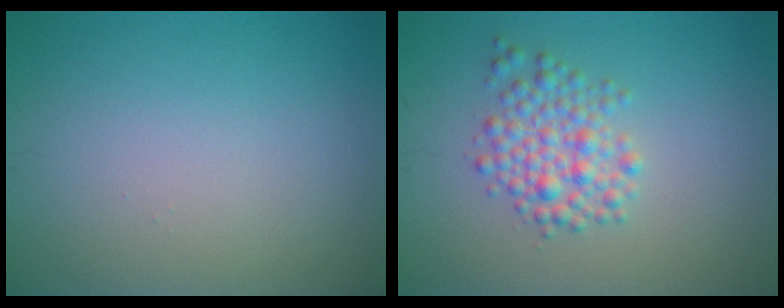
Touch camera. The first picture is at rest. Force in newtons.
{"total": 3.4, "press": 3.4, "slide": 0.1}